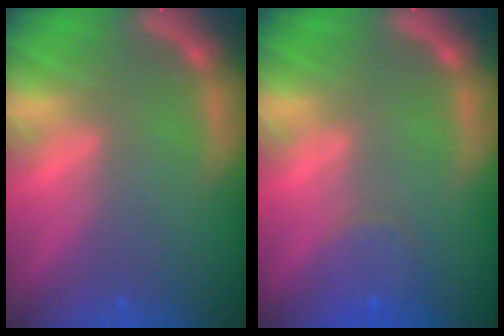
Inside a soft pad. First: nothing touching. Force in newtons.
{"total": 2.4}